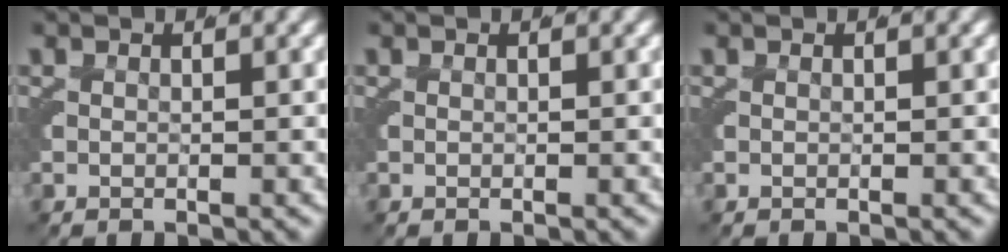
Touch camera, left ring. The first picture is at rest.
{"total": 0.0}
{"total": 0.0}